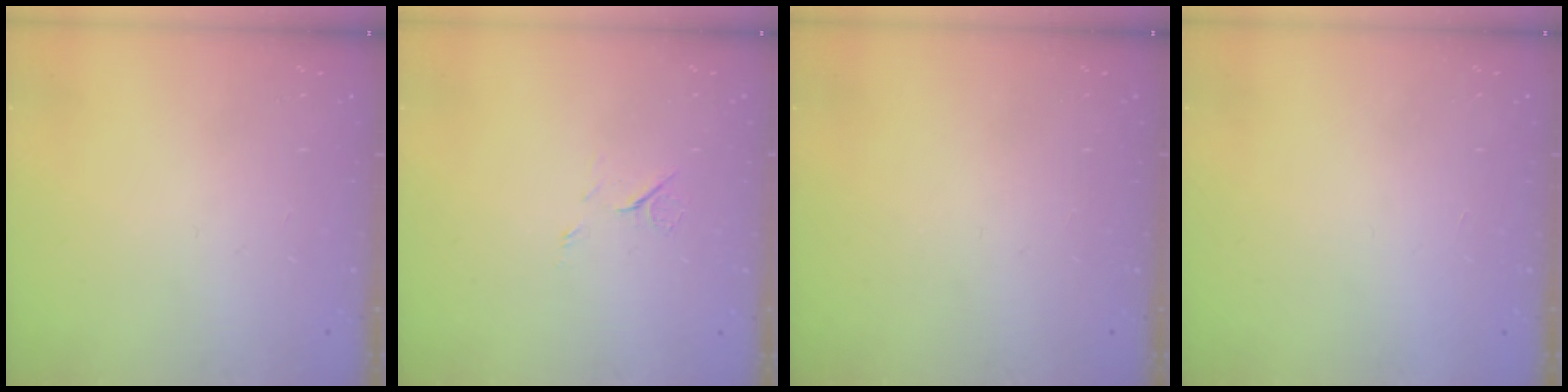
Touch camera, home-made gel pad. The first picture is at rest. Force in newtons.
{"total": 6.0, "press": 6.0, "slide": 0.8}
{"total": 0.0}
{"total": 1.6, "press": 1.6, "slide": 0.1}